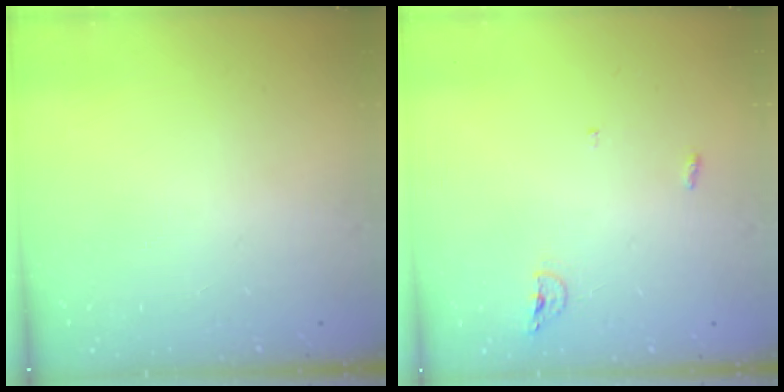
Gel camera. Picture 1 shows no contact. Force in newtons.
{"total": 3.9, "press": 3.8, "slide": 0.8}